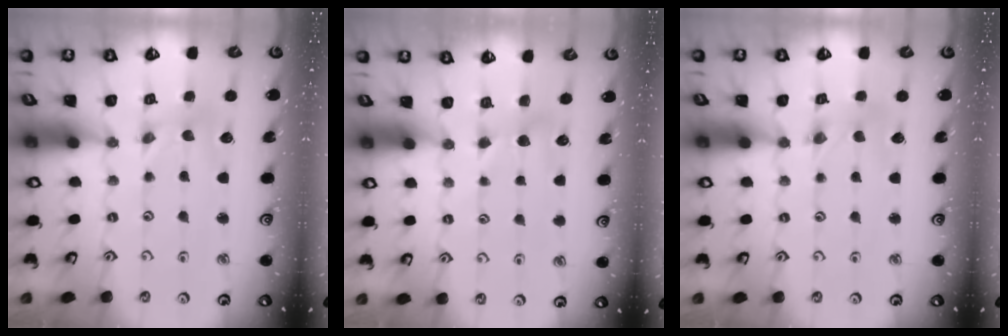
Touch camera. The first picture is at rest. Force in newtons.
{"total": 2.8, "press": 2.8, "slide": 0.5}
{"total": 0.5, "press": 0.5, "slide": 0.1}